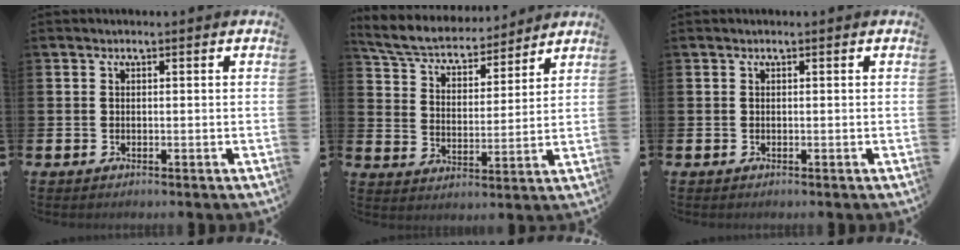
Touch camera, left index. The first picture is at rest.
{"total": 6.4, "force": [6.0, 1.5, 1.3], "torque": [-0.060, -0.044, 0.104]}
{"total": 0.0}